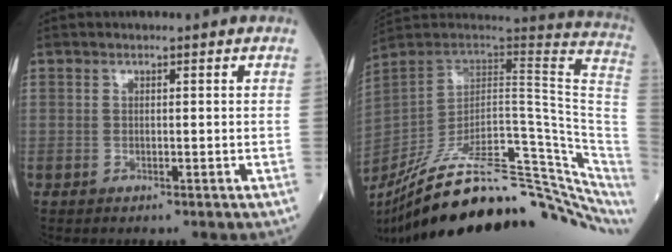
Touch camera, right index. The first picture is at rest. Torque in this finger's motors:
{"motor_torque": [0.00, -2.14, 0.30, 0.01]}